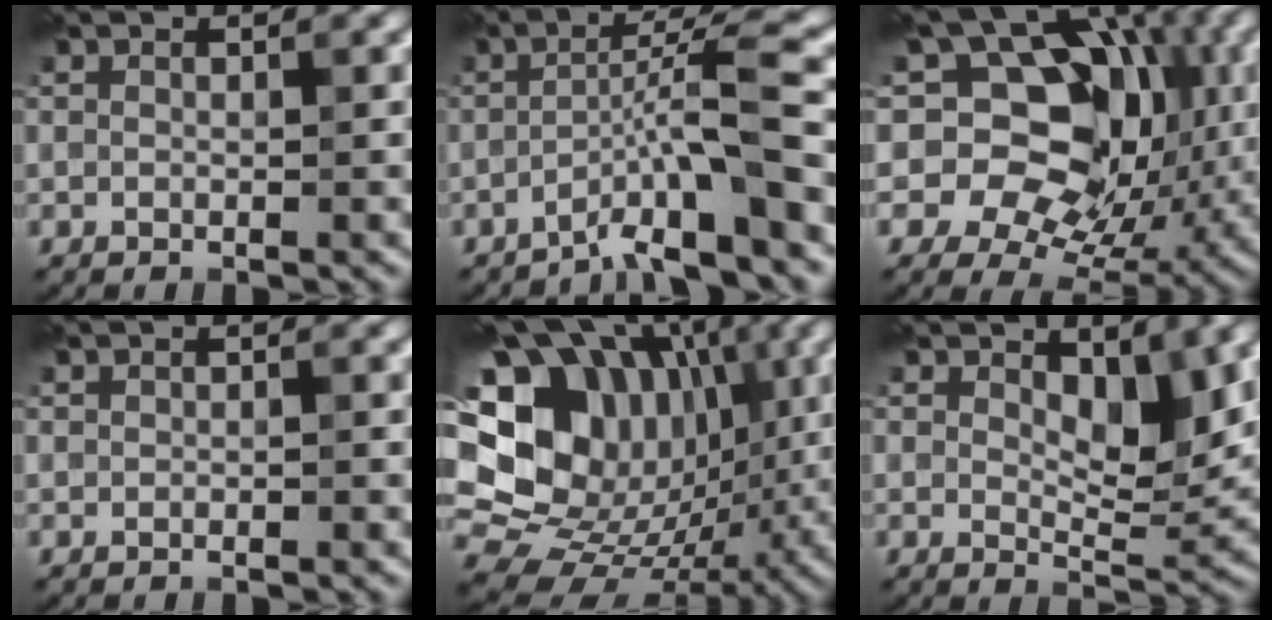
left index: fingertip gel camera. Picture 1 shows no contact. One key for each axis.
{"total": 6.2, "fx": -3.5, "fy": 0.1, "fz": 5.1, "tx": -0.079, "ty": 0.026, "tz": -0.066}
{"total": 15.4, "fx": 4.5, "fy": 11.4, "fz": 9.3, "tx": -0.138, "ty": 0.051, "tz": 0.059}
{"total": 0.0}
{"total": 20.8, "fx": 3.9, "fy": 16.9, "fz": 11.5, "tx": -0.217, "ty": 0.041, "tz": 0.070}
{"total": 4.2, "fx": 1.8, "fy": 1.9, "fz": 3.3, "tx": -0.057, "ty": -0.005, "tz": 0.029}